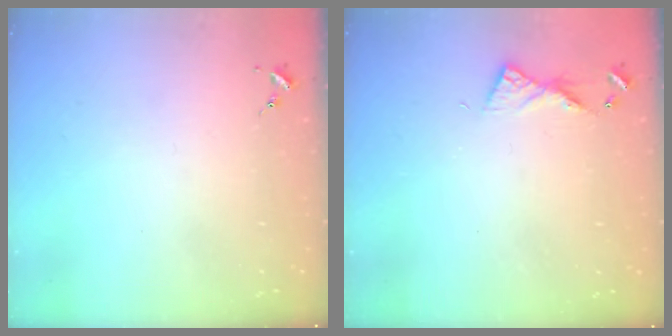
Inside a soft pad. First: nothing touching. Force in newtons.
{"total": 5.5, "press": 5.5, "slide": 0.6}